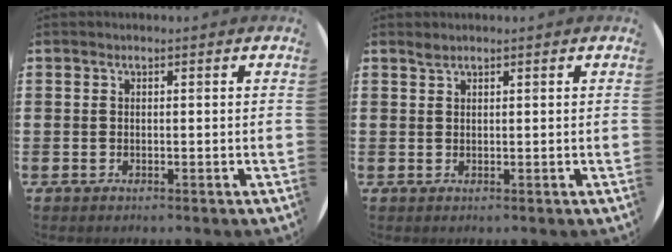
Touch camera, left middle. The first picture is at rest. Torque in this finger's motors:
{"motor_torque": [0.23, -0.17, -0.02, 0.00]}